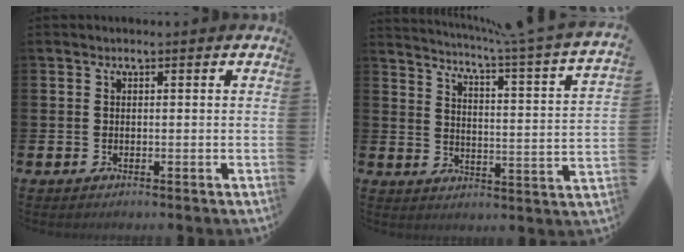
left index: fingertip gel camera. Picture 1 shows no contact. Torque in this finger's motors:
{"motor_torque": [-0.42, -1.69, 0.39, 0.21]}